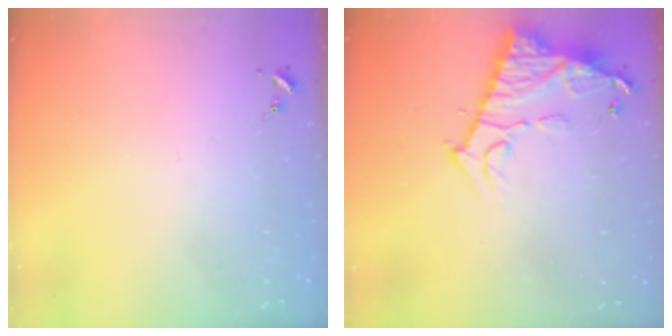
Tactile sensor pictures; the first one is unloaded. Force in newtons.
{"total": 11.7, "press": 11.6, "slide": 0.8}